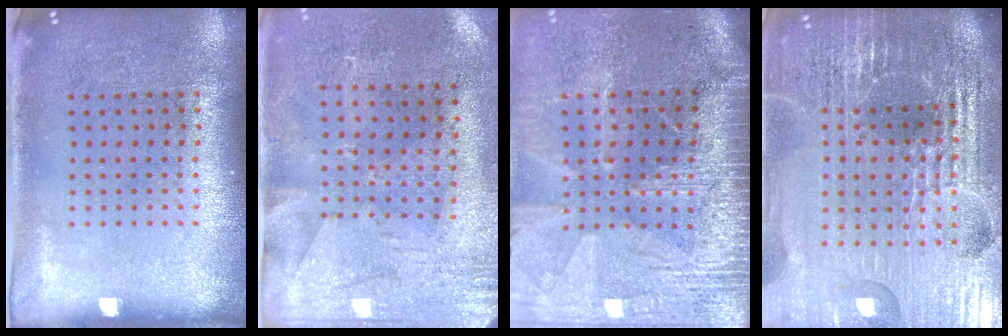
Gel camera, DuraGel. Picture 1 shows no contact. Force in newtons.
{"total": 2.8, "press": 2.3, "slide": 1.6}
{"total": 3.6, "press": 3.3, "slide": 1.6}
{"total": 6.8, "press": 5.9, "slide": 3.4}